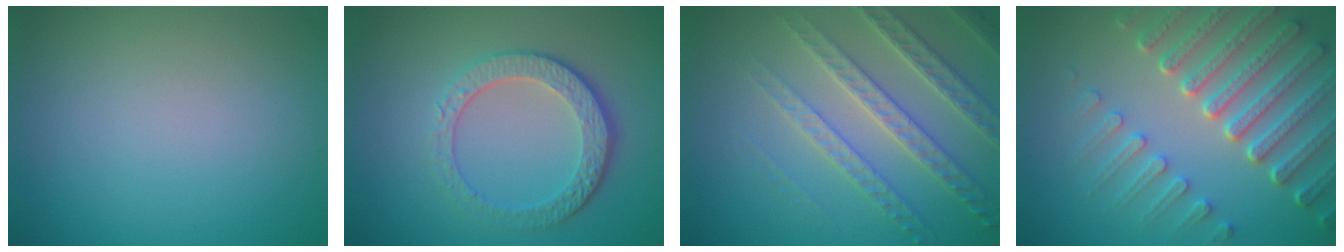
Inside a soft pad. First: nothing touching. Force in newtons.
{"total": 4.7, "press": 3.3, "slide": 3.3}
{"total": 4.5, "press": 4.4, "slide": 1.1}
{"total": 7.2, "press": 5.7, "slide": 4.4}